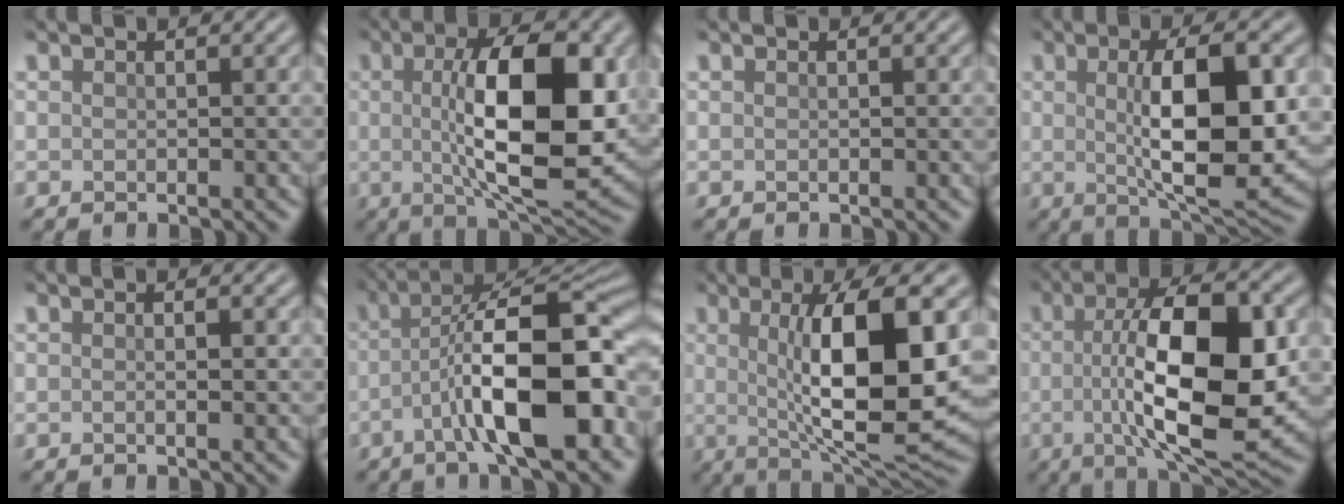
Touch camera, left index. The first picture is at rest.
{"total": 12.3, "force": [0.6, 4.3, 11.5], "torque": [-0.176, -0.002, 0.011]}
{"total": 0.0}
{"total": 10.3, "force": [0.5, 3.3, 9.8], "torque": [-0.146, -0.004, 0.012]}
{"total": 0.9, "force": [0.0, 0.1, 0.9], "torque": [-0.014, -0.001, -0.001]}
{"total": 11.5, "force": [-3.1, 3.4, 10.6], "torque": [-0.162, 0.014, -0.054]}
{"total": 11.8, "force": [0.8, 3.3, 11.3], "torque": [-0.159, -0.007, 0.018]}
{"total": 12.7, "force": [-0.4, 4.4, 11.9], "torque": [-0.184, -0.003, -0.009]}